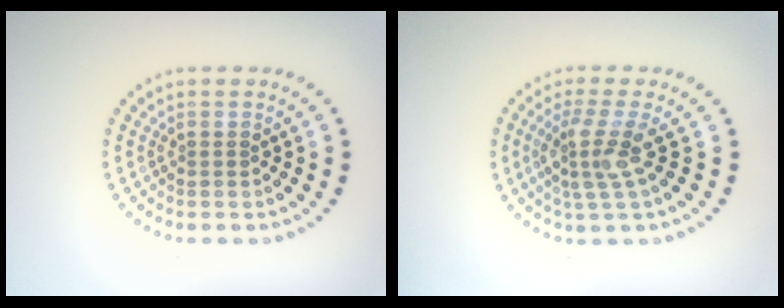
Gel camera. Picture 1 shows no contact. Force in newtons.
{"total": 3.2, "press": 2.5, "slide": 2.1}